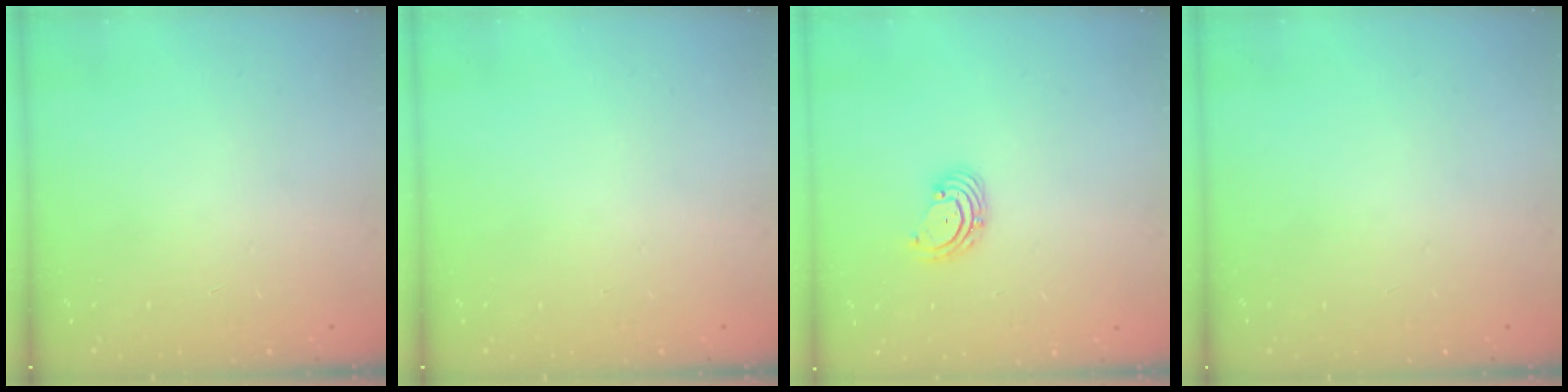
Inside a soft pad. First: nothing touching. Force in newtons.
{"total": 0.0}
{"total": 3.3, "press": 3.2, "slide": 0.5}
{"total": 0.0}